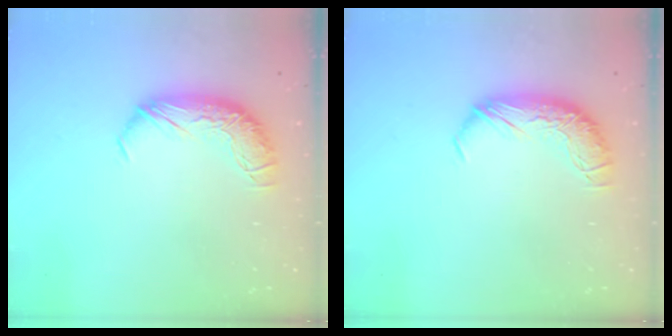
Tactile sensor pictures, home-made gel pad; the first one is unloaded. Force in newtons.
{"total": 0.0}